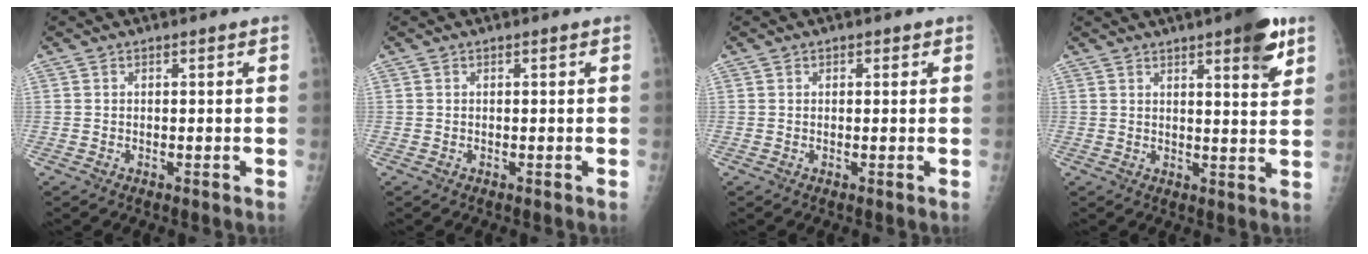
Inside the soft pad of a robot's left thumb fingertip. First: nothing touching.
{"total": 0.0}
{"total": 0.9, "force": [0.5, 0.7, 0.3], "torque": [0.010, 0.000, 0.002]}
{"total": 8.8, "force": [5.1, 2.0, 6.9], "torque": [-0.078, -0.023, 0.063]}